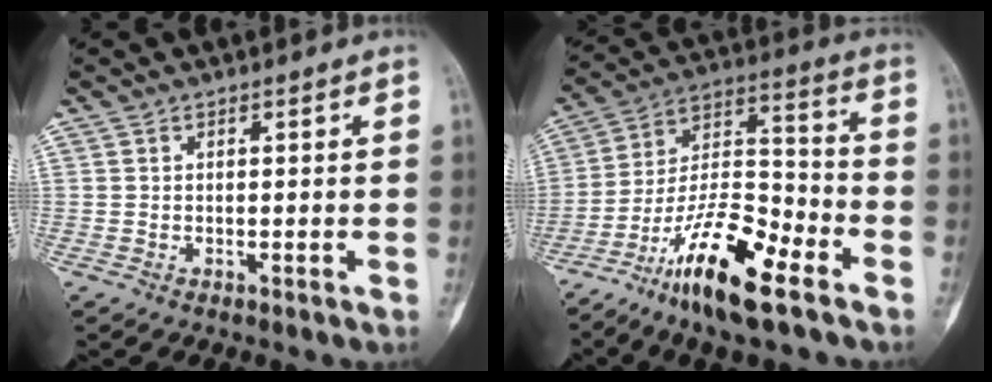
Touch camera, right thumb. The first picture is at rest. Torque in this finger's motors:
{"motor_torque": [0.52, 0.23, 1.59, -1.19, 0.18]}